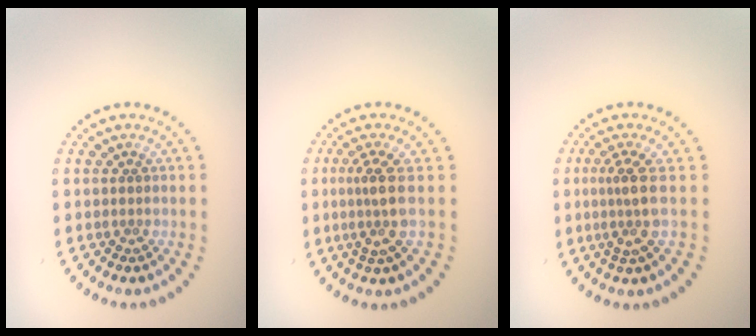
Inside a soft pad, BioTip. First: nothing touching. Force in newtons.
{"total": 2.9, "press": 2.1, "slide": 2.0}
{"total": 2.8, "press": 2.0, "slide": 2.0}